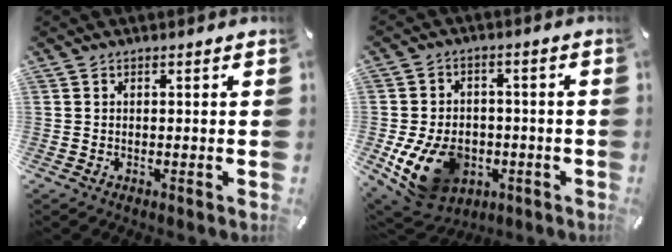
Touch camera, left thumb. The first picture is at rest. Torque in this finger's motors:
{"motor_torque": [1.69, 2.60, 0.20, 0.04, 0.42]}